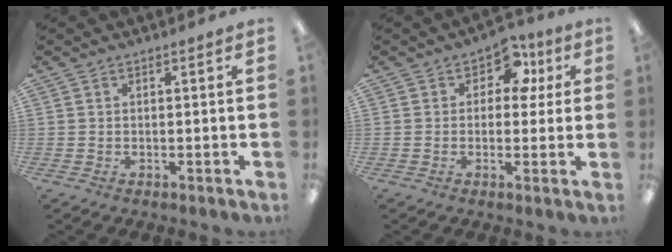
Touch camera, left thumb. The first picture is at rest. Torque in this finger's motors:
{"motor_torque": [-0.17, 0.29, -0.16, 0.10, -0.03]}